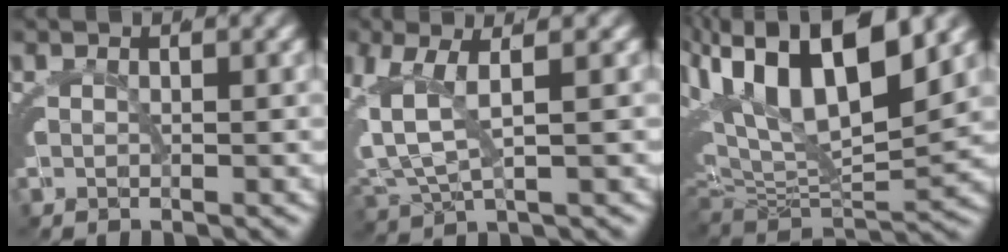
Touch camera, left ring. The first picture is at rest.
{"total": 4.7, "force": [0.9, 3.2, 3.3], "torque": [-0.087, -0.005, 0.017]}
{"total": 12.7, "force": [2.3, 8.2, 9.4], "torque": [-0.178, 0.001, 0.031]}